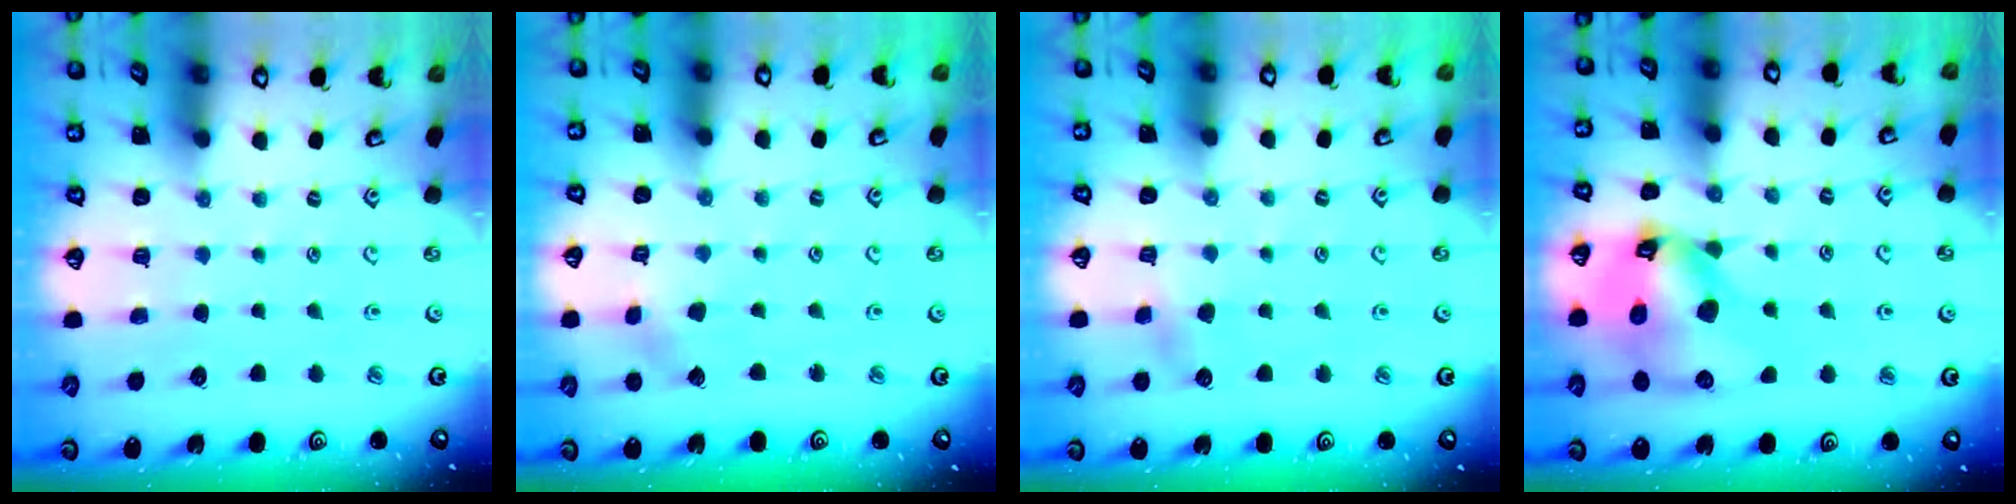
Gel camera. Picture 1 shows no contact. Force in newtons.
{"total": 2.6, "press": 2.5, "slide": 0.4}
{"total": 3.2, "press": 3.1, "slide": 0.5}
{"total": 18.1, "press": 17.9, "slide": 2.5}